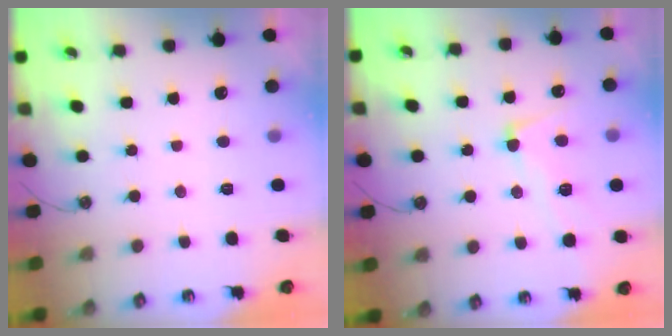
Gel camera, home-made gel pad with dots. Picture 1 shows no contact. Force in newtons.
{"total": 3.8, "press": 3.7, "slide": 0.7}